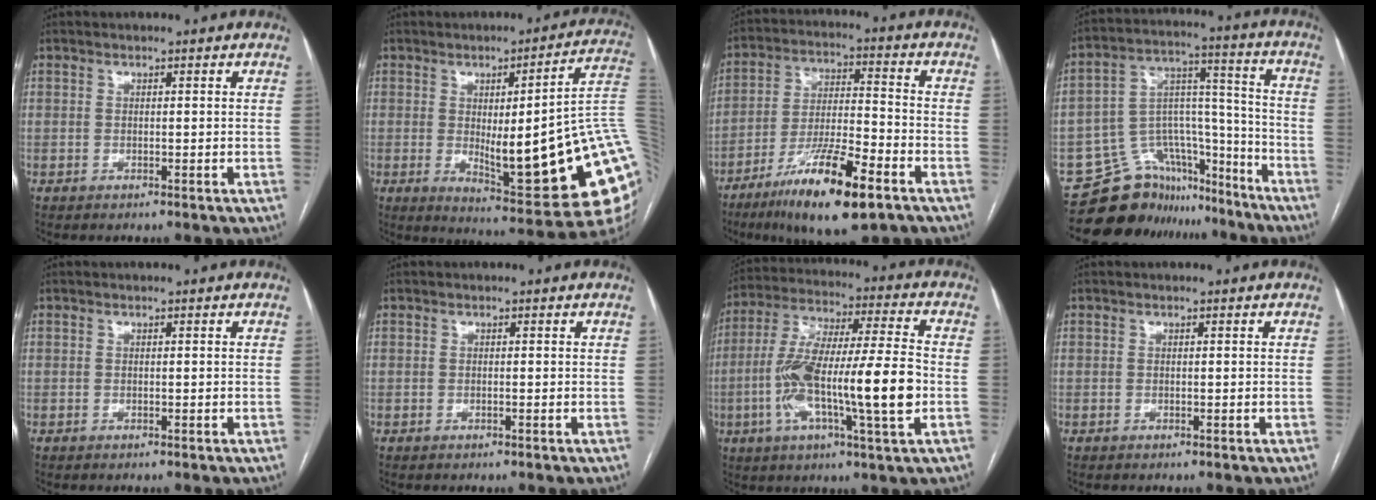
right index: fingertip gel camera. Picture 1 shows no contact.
{"total": 25.1, "force": [-2.5, 3.6, 24.8], "torque": [-0.224, -0.004, -0.027]}
{"total": 15.7, "force": [-9.3, 2.3, 12.4], "torque": [-0.231, -0.028, -0.161]}
{"total": 15.4, "force": [-13.3, 7.5, 2.2], "torque": [-0.026, 0.081, -0.208]}
{"total": 0.0}
{"total": 0.0}
{"total": 19.0, "force": [-3.7, 1.7, 18.6], "torque": [-0.345, 0.008, -0.062]}
{"total": 0.0}